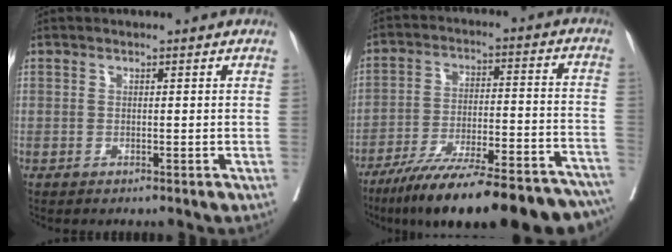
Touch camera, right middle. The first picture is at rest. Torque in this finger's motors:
{"motor_torque": [1.13, -1.01, 0.69, 0.12]}